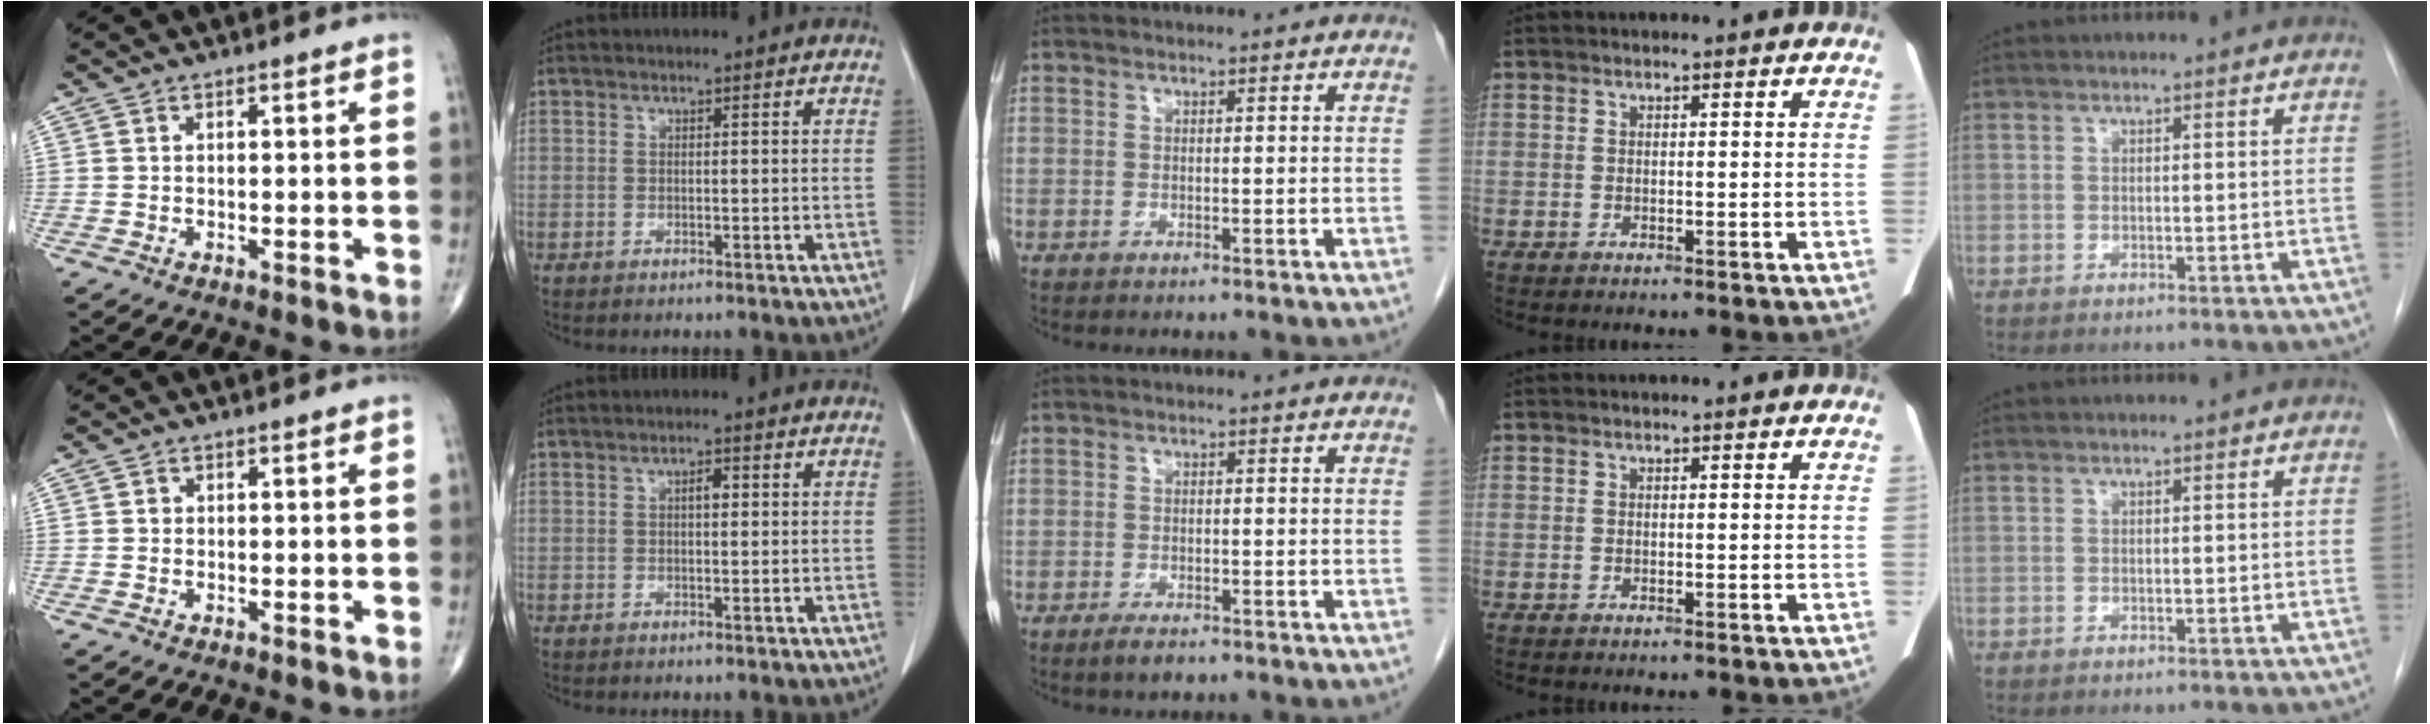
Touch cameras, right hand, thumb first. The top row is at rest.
{"thumb": {"total": 0.6, "force": [0.0, 0.5, 0.2], "torque": [0.001, 0.002, 0.000]}, "index": {"total": 1.5, "force": [0.3, 0.6, 1.4], "torque": [-0.023, 0.004, 0.005]}, "middle": {"total": 2.2, "force": [-1.6, 0.7, 1.4], "torque": [-0.028, -0.004, -0.024]}}